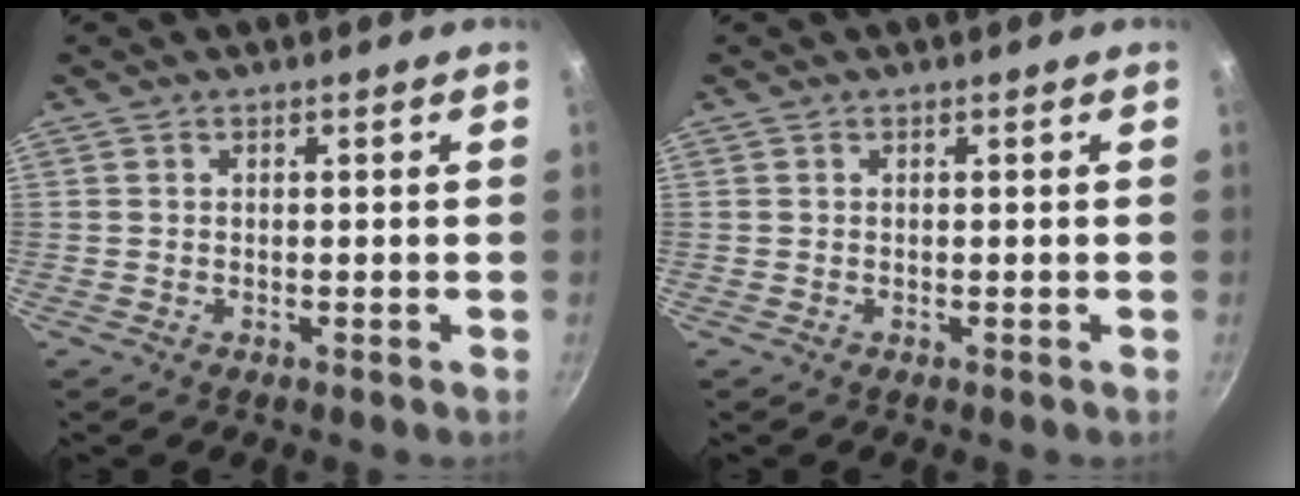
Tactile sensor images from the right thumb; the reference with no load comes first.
{"total": 0.0}